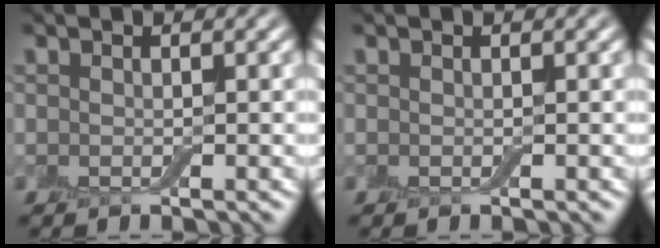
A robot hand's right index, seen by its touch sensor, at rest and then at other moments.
{"total": 0.0}